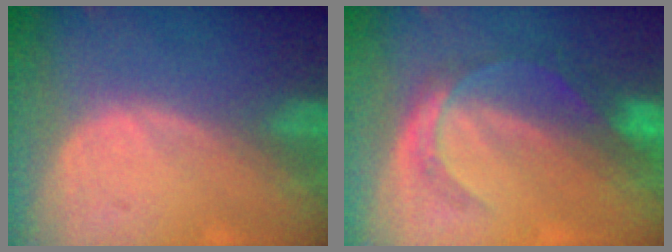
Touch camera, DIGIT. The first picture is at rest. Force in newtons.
{"total": 5.3, "press": 5.0, "slide": 1.7}